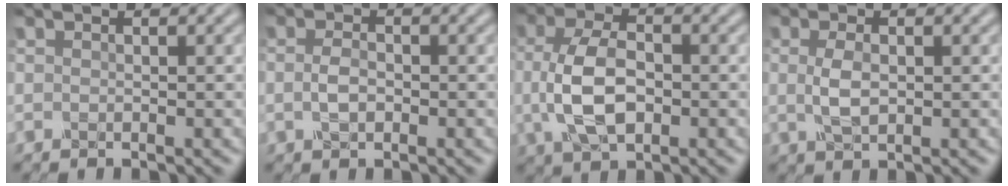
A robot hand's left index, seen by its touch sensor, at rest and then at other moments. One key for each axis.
{"total": 1.9, "fx": -0.3, "fy": 1.2, "fz": 1.5, "tx": -0.035, "ty": 0.000, "tz": -0.007}
{"total": 6.2, "fx": -0.4, "fy": 3.6, "fz": 5.0, "tx": -0.111, "ty": -0.004, "tz": -0.008}
{"total": 2.5, "fx": 0.2, "fy": 1.3, "fz": 2.1, "tx": -0.051, "ty": -0.001, "tz": 0.004}